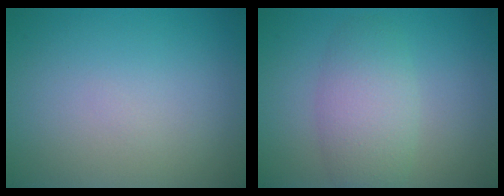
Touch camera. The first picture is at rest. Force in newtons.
{"total": 2.7, "press": 2.7, "slide": 0.3}